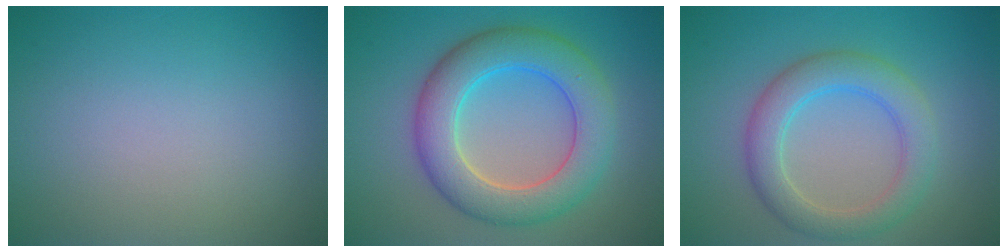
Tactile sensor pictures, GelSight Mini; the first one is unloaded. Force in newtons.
{"total": 7.4, "press": 7.4, "slide": 0.4}
{"total": 4.5, "press": 4.5, "slide": 0.1}